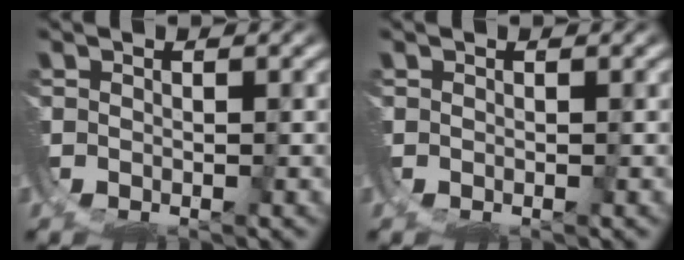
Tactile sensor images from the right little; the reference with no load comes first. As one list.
[{"total": 0.0}]